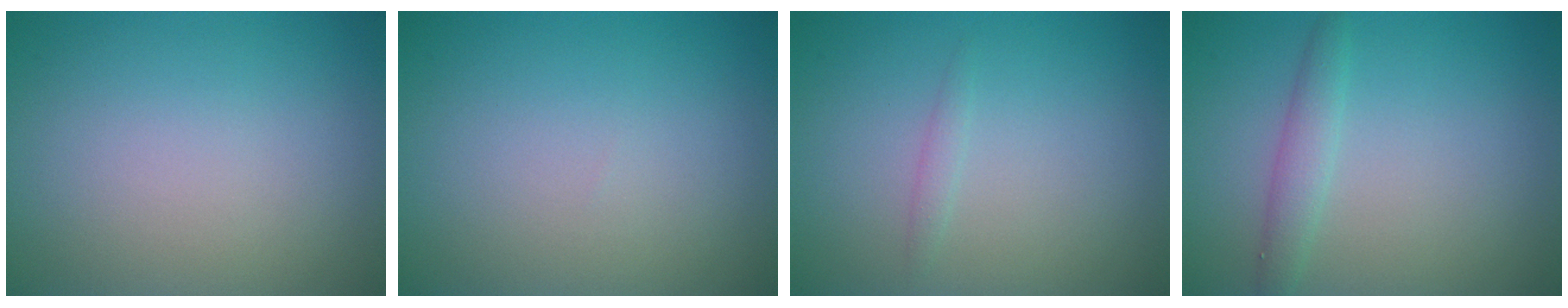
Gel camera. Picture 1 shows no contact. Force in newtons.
{"total": 0.0}
{"total": 0.8, "press": 0.8, "slide": 0.1}
{"total": 1.9, "press": 1.9, "slide": 0.1}